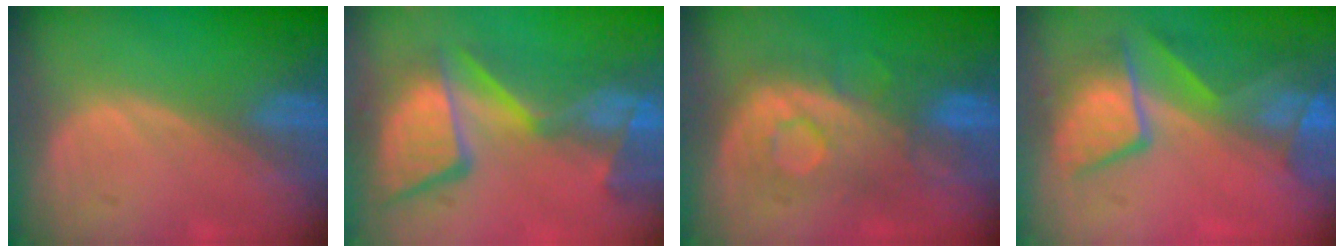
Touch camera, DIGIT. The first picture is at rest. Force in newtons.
{"total": 13.2, "press": 11.2, "slide": 6.9}
{"total": 8.3, "press": 8.3, "slide": 0.9}
{"total": 10.0, "press": 8.6, "slide": 5.1}